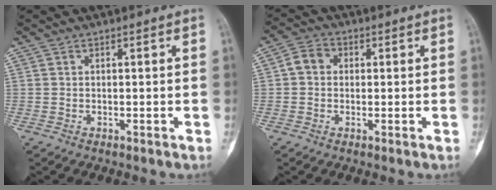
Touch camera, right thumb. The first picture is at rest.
{"total": 4.1, "force": [0.3, 3.4, 2.2], "torque": [-0.027, 0.013, -0.002]}